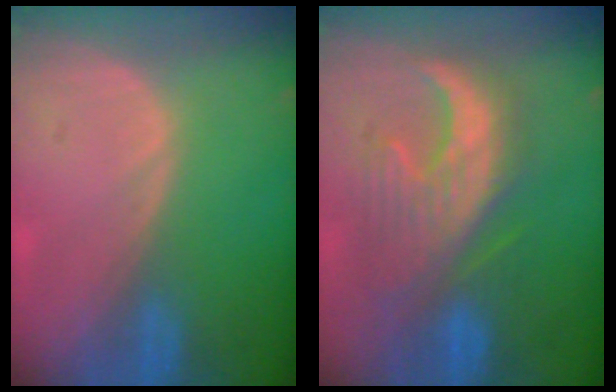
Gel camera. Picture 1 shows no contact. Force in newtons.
{"total": 10.0, "press": 9.8, "slide": 1.9}